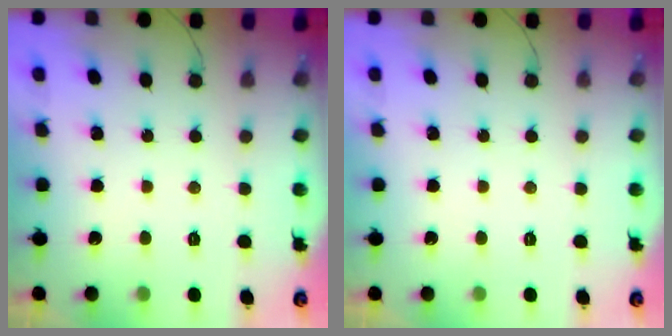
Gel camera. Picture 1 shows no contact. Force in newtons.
{"total": 0.0}